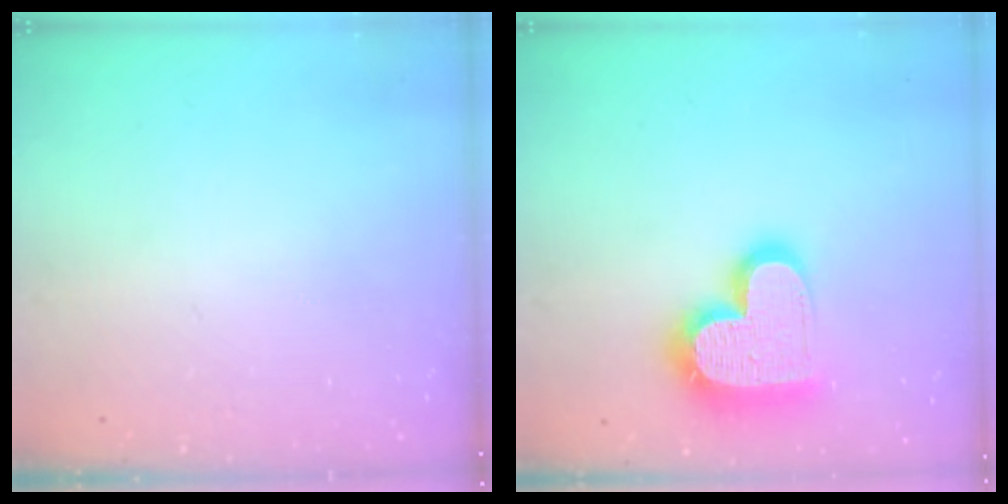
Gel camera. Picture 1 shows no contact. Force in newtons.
{"total": 20.1, "press": 20.1, "slide": 1.5}